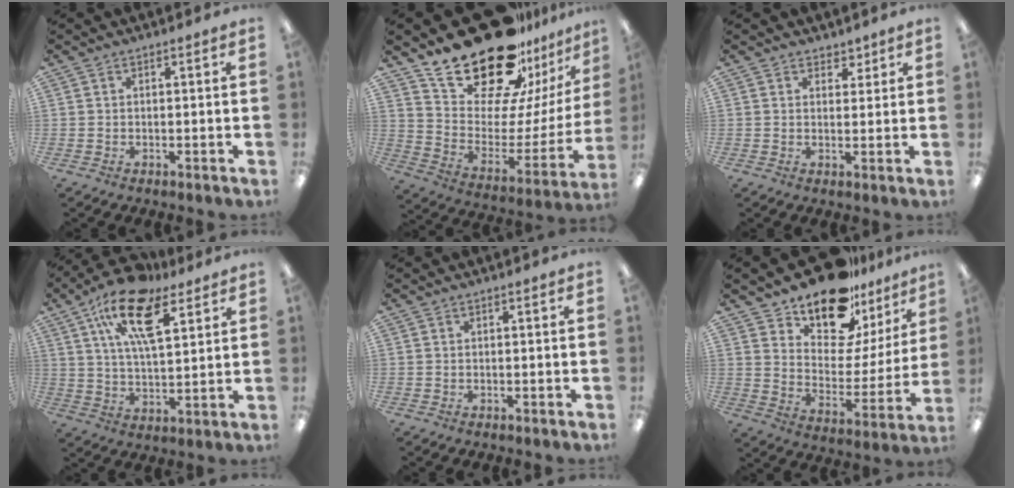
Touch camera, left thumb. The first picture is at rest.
{"total": 27.9, "force": [21.7, 11.9, 12.9], "torque": [-0.206, -0.151, 0.393]}
{"total": 2.9, "force": [2.2, 2.0, 0.3], "torque": [0.006, -0.008, 0.038]}
{"total": 17.7, "force": [9.9, 7.8, 12.5], "torque": [-0.221, -0.028, 0.172]}
{"total": 0.0}
{"total": 16.9, "force": [13.8, 7.6, 6.1], "torque": [-0.108, -0.108, 0.247]}